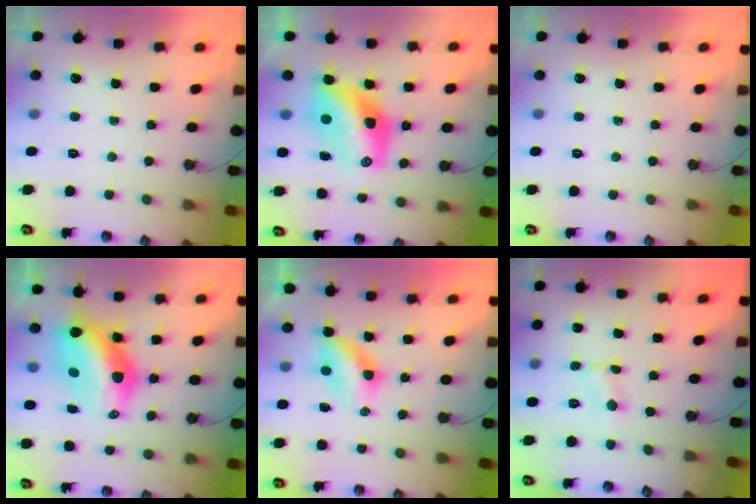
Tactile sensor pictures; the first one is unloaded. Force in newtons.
{"total": 13.2, "press": 13.2, "slide": 1.0}
{"total": 0.0}
{"total": 13.9, "press": 13.3, "slide": 4.1}
{"total": 5.0, "press": 5.0, "slide": 0.6}
{"total": 1.2, "press": 1.2, "slide": 0.2}